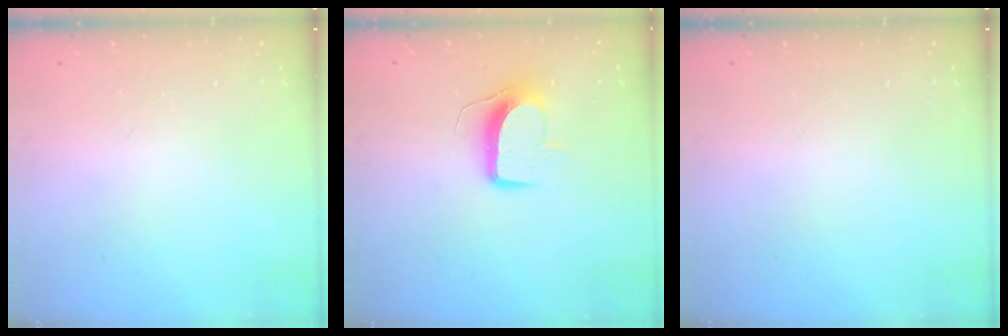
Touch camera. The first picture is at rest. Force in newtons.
{"total": 9.8, "press": 9.8, "slide": 0.8}
{"total": 0.0}